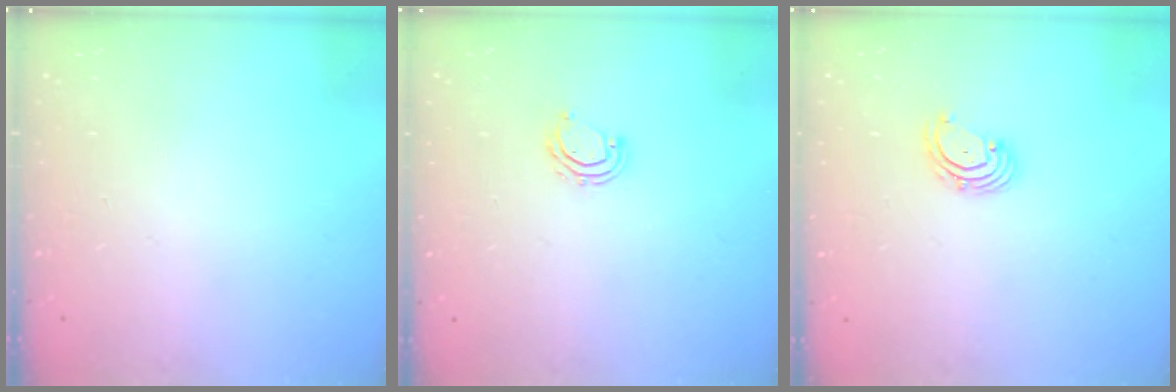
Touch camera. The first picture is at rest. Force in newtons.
{"total": 4.5, "press": 4.4, "slide": 0.4}
{"total": 2.7, "press": 2.7, "slide": 0.6}